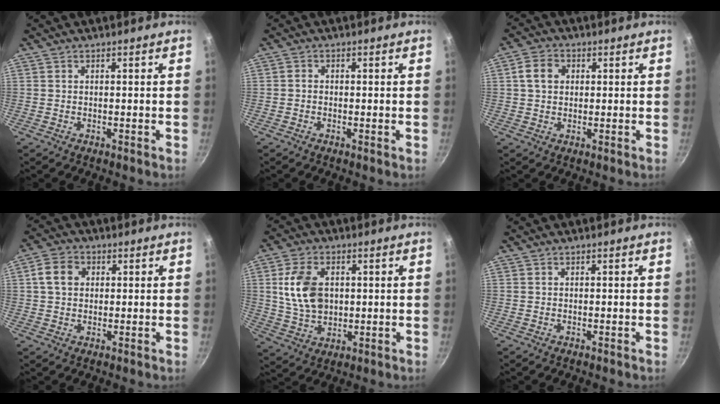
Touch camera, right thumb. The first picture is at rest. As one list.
[{"total": 0.9, "force": [-0.3, 0.7, 0.5], "torque": [-0.014, 0.005, -0.011]}, {"total": 5.2, "force": [1.1, 4.1, 3.0], "torque": [-0.040, 0.008, 0.013]}, {"total": 5.9, "force": [1.3, 4.7, 3.3], "torque": [-0.046, 0.008, 0.014]}, {"total": 11.2, "force": [1.8, 7.6, 8.0], "torque": [-0.137, -0.006, 0.038]}, {"total": 0.0}]